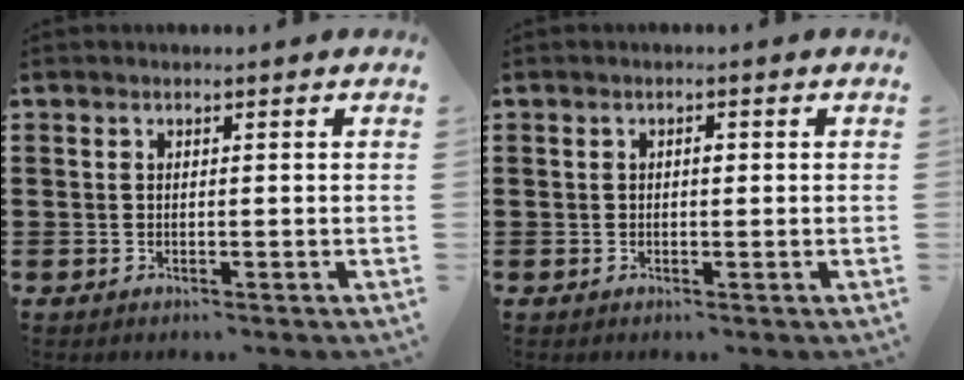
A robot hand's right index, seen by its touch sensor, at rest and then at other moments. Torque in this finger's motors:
{"motor_torque": [0.33, -0.16, 0.01, 0.03]}